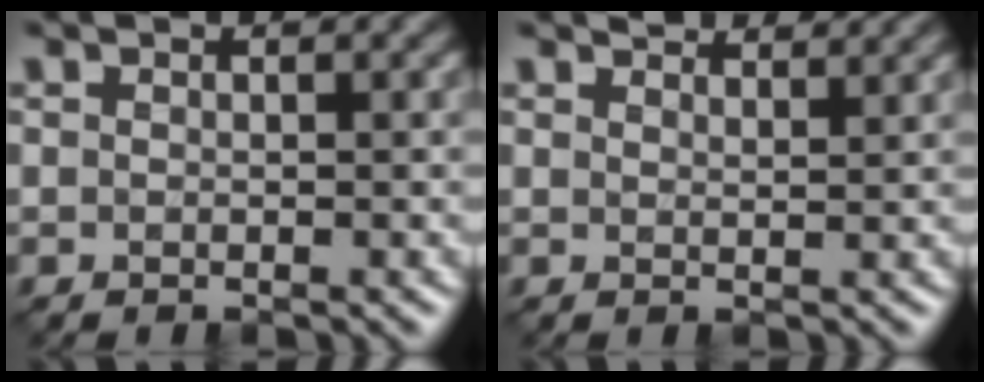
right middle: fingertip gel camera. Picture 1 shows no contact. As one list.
[{"total": 3.2, "force": [3.1, 0.5, 0.7], "torque": [-0.005, 0.004, 0.040]}]